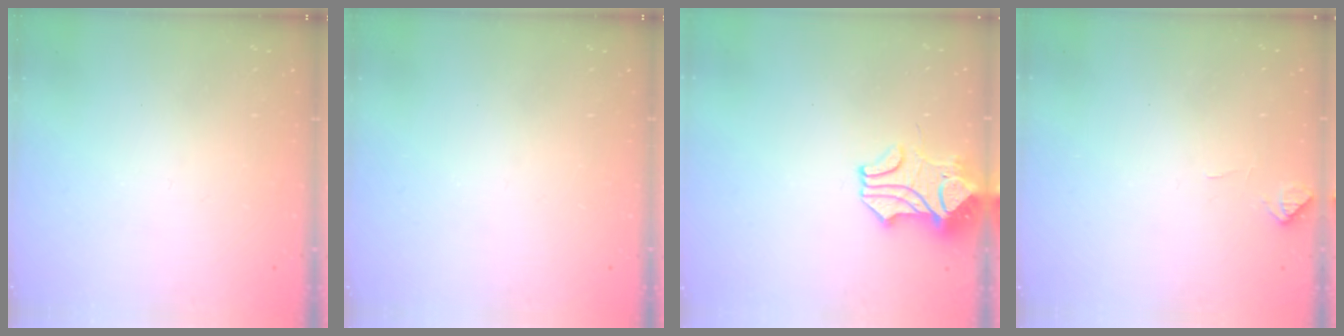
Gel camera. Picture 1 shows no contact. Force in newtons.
{"total": 0.0}
{"total": 2.4, "press": 2.2, "slide": 1.1}
{"total": 2.7, "press": 2.7, "slide": 0.4}